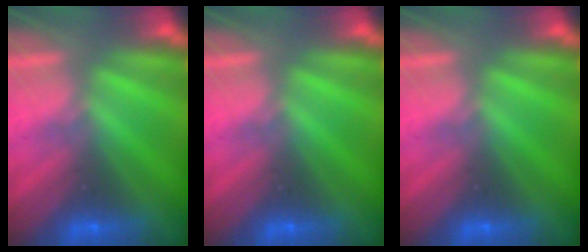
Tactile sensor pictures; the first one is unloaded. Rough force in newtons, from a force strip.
{"total": 0.0}
{"total": 0.0}